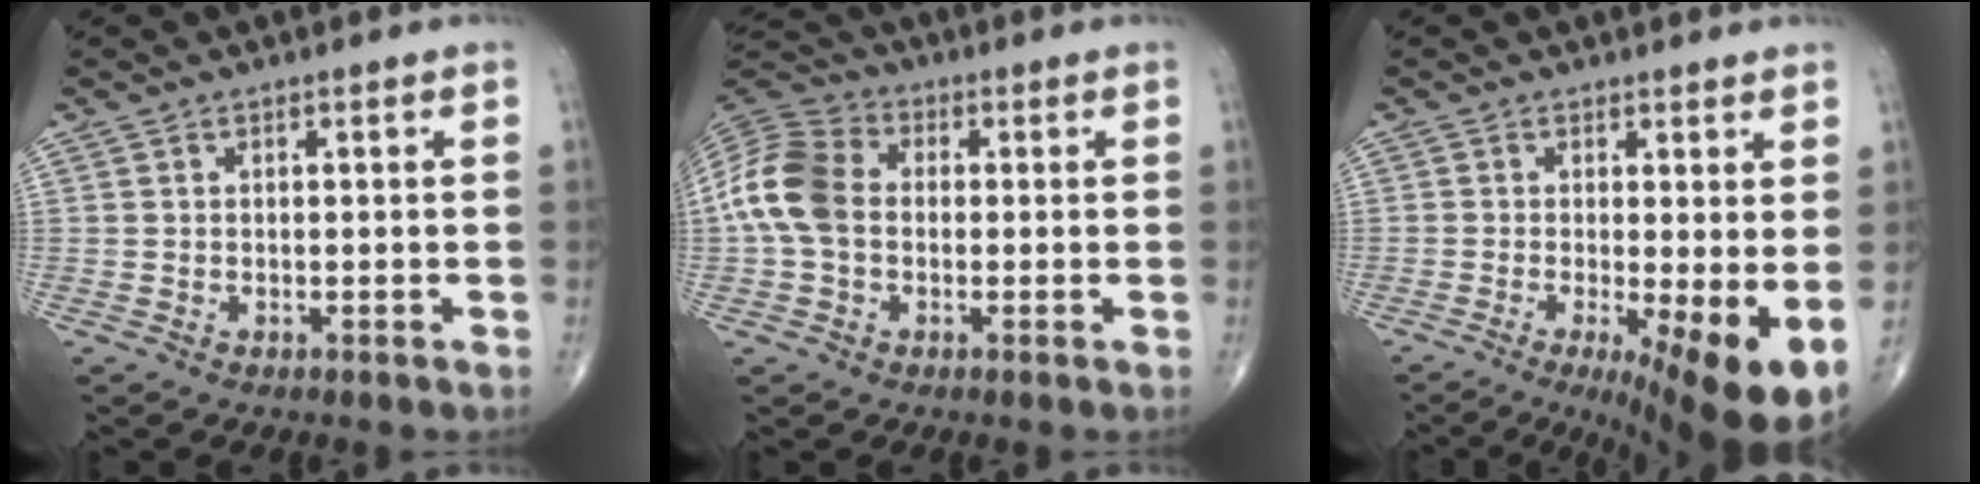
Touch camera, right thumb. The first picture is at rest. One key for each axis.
{"total": 11.3, "fx": -0.3, "fy": 8.3, "fz": 7.7, "tx": -0.157, "ty": 0.031, "tz": -0.016}
{"total": 10.9, "fx": -2.2, "fy": 2.6, "fz": 10.3, "tx": -0.155, "ty": -0.021, "tz": -0.025}